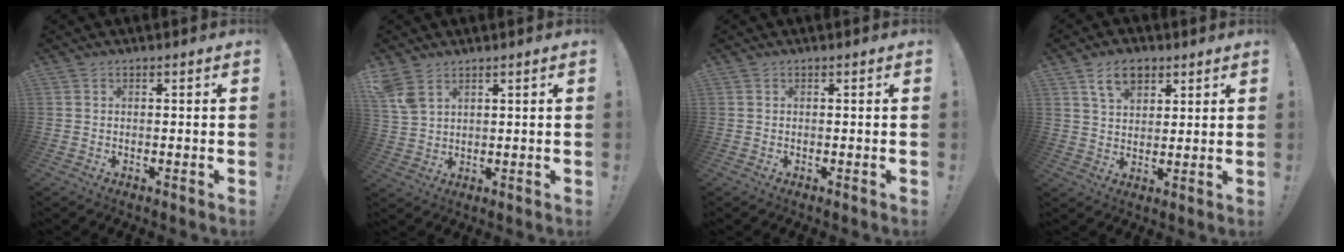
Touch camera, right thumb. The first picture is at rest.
{"total": 5.8, "force": [3.5, 3.3, 3.3], "torque": [-0.057, -0.012, 0.070]}
{"total": 0.0}
{"total": 8.6, "force": [4.9, 5.4, 4.5], "torque": [-0.079, -0.006, 0.093]}